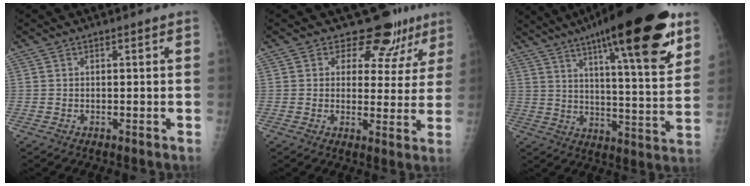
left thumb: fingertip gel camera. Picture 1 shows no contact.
{"total": 9.4, "force": [7.1, 5.8, 2.1], "torque": [0.019, -0.036, 0.076]}
{"total": 25.6, "force": [15.2, 5.2, 19.9], "torque": [-0.278, -0.047, 0.226]}